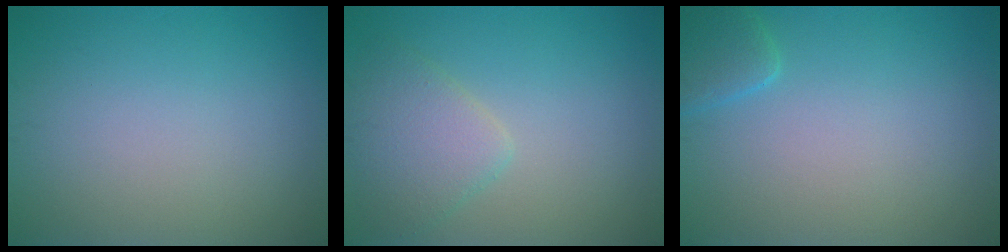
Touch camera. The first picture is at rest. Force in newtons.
{"total": 3.3, "press": 3.3, "slide": 0.1}
{"total": 2.1, "press": 2.1, "slide": 0.2}